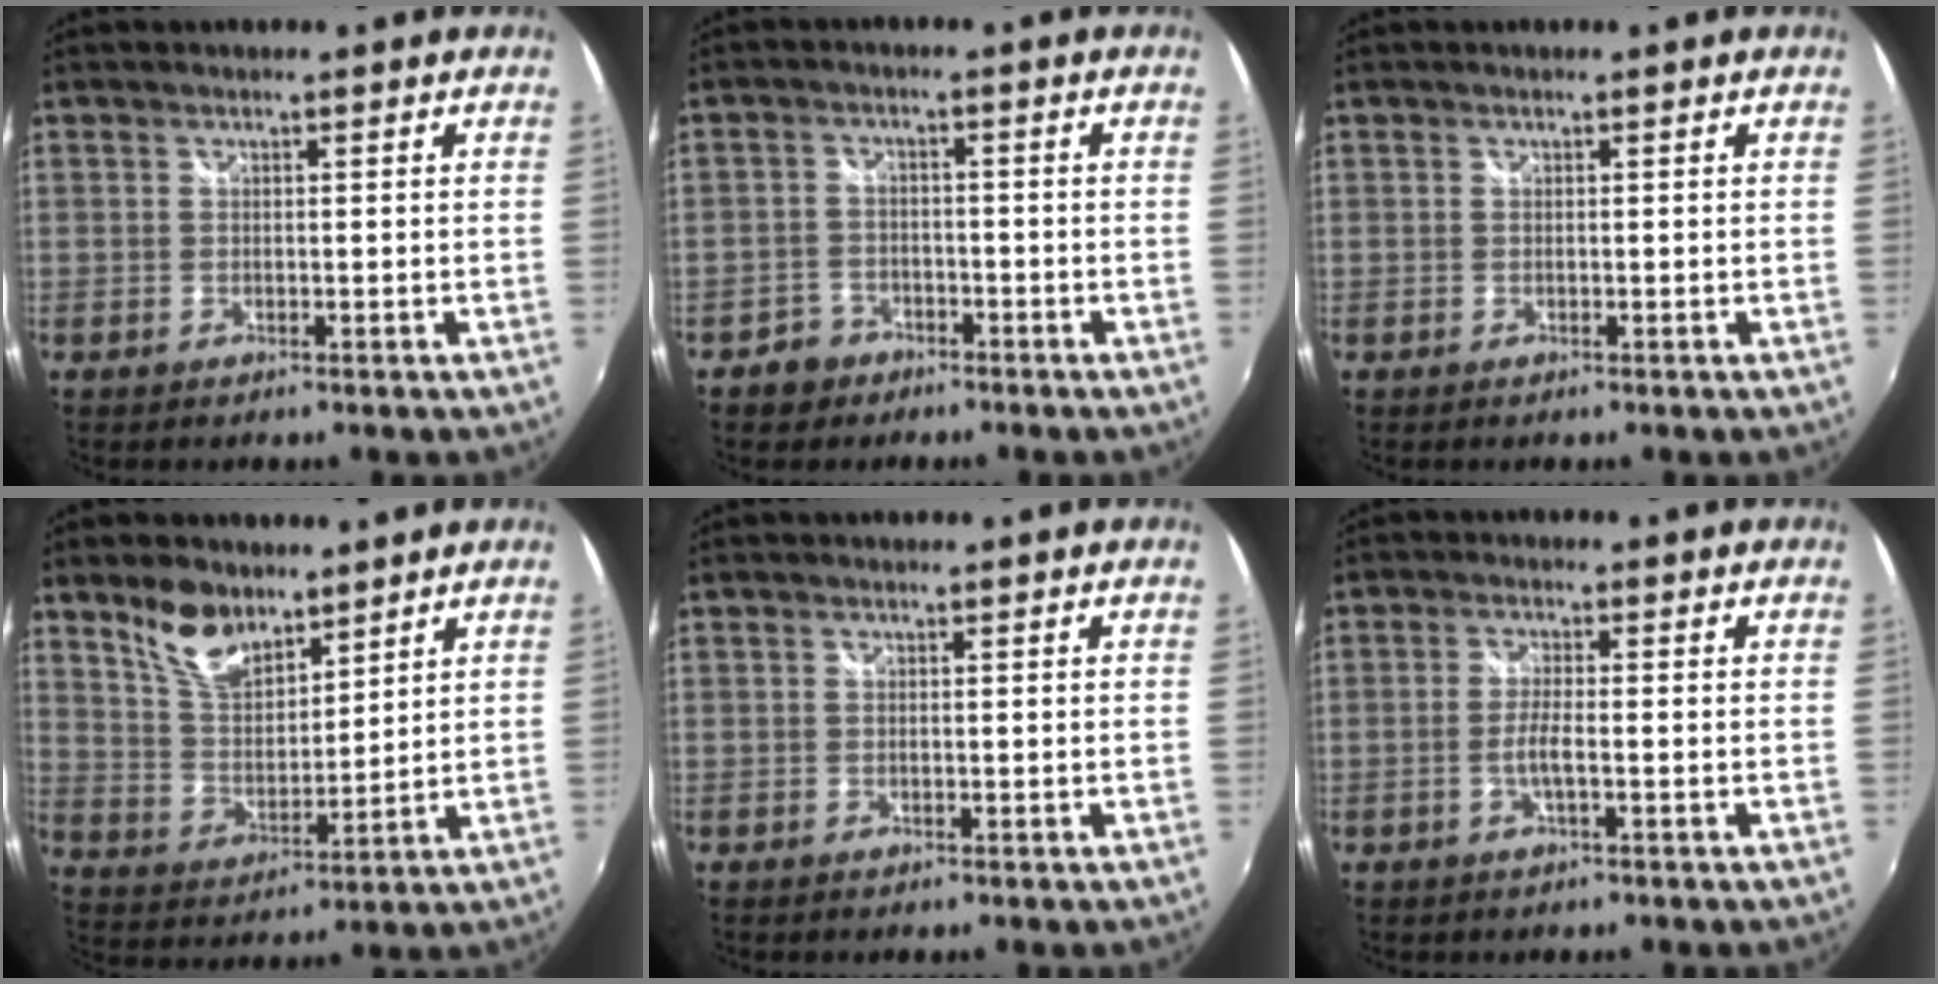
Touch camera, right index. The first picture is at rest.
{"total": 4.6, "force": [-3.1, 3.3, 0.5], "torque": [-0.028, 0.011, -0.054]}
{"total": 0.0}
{"total": 9.7, "force": [7.1, 4.5, 4.8], "torque": [-0.088, 0.008, 0.140]}
{"total": 0.0}
{"total": 3.0, "force": [-1.2, 0.2, 2.7], "torque": [-0.056, -0.004, -0.022]}